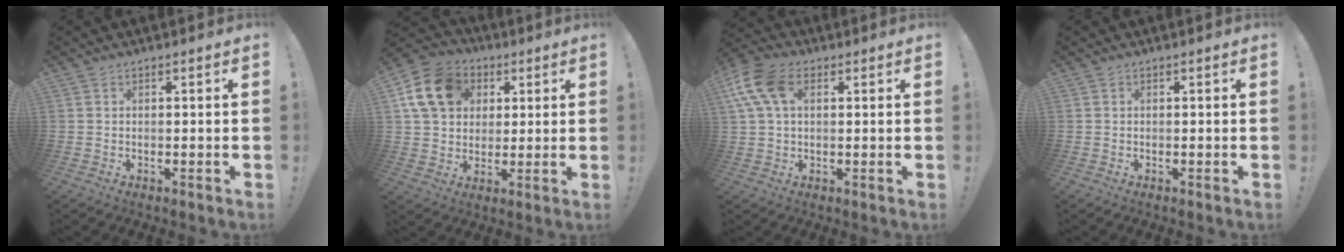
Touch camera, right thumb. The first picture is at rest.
{"total": 15.3, "force": [5.4, 11.9, 7.8], "torque": [-0.122, -0.006, 0.112]}
{"total": 12.6, "force": [4.2, 7.7, 9.0], "torque": [-0.193, 0.001, 0.081]}
{"total": 0.0}